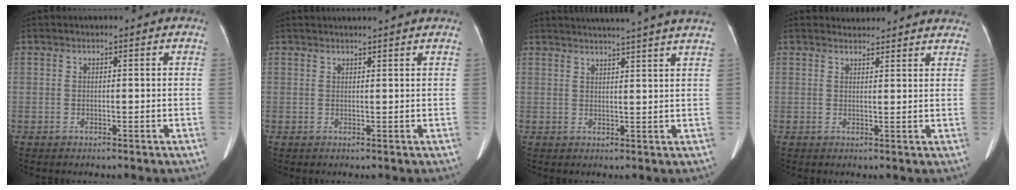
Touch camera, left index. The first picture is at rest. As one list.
[{"total": 4.5, "force": [4.2, -0.5, 1.5], "torque": [-0.016, 0.020, 0.048]}, {"total": 15.4, "force": [14.0, -1.6, 6.4], "torque": [-0.106, -0.014, 0.171]}, {"total": 8.5, "force": [8.4, 1.3, 0.9], "torque": [0.006, 0.013, 0.078]}]